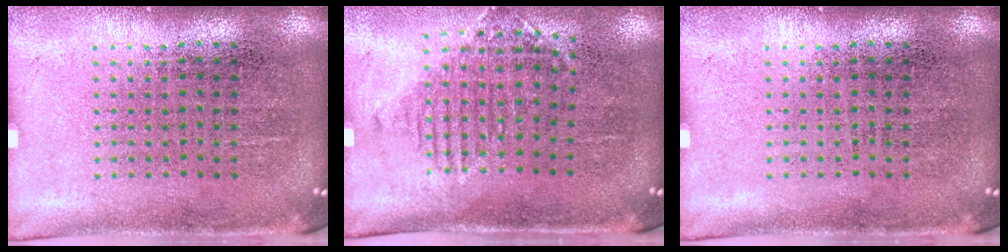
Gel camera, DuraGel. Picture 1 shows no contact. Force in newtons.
{"total": 1.2, "press": 1.1, "slide": 0.5}
{"total": 0.0}